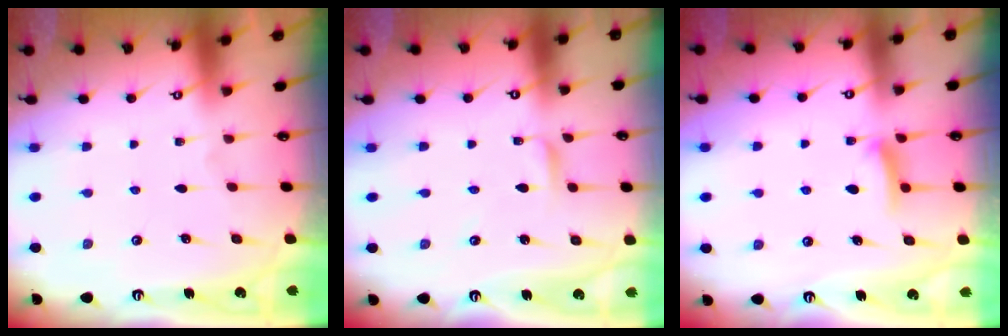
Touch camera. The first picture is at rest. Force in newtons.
{"total": 1.7, "press": 1.7, "slide": 0.1}
{"total": 6.8, "press": 6.7, "slide": 0.8}